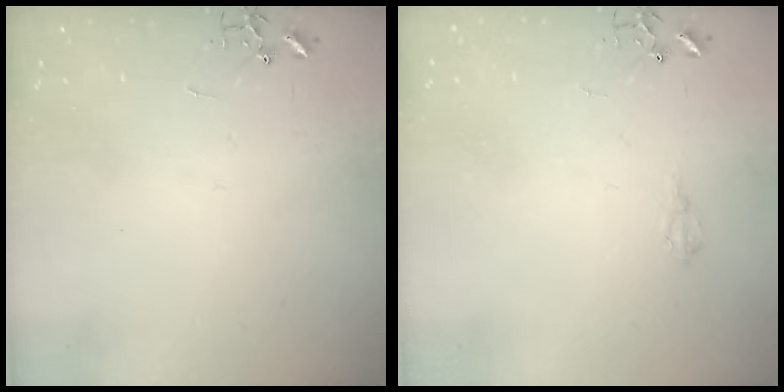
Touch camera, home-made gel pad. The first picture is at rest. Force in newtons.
{"total": 5.6, "press": 5.6, "slide": 0.7}